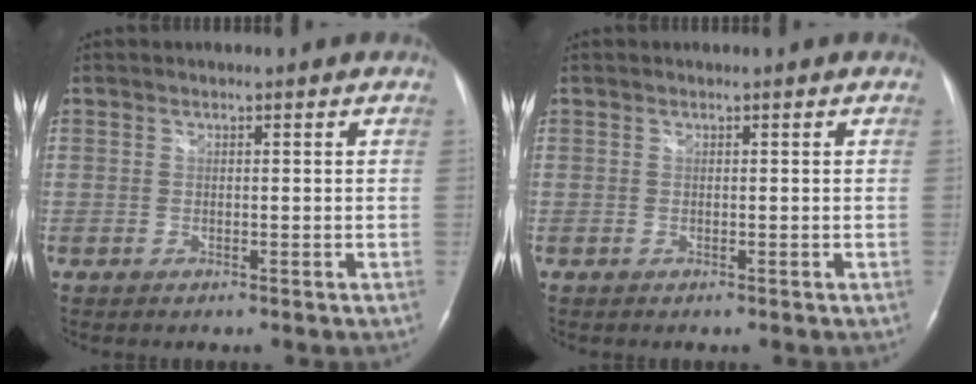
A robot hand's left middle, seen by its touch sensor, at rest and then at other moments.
{"total": 0.0}